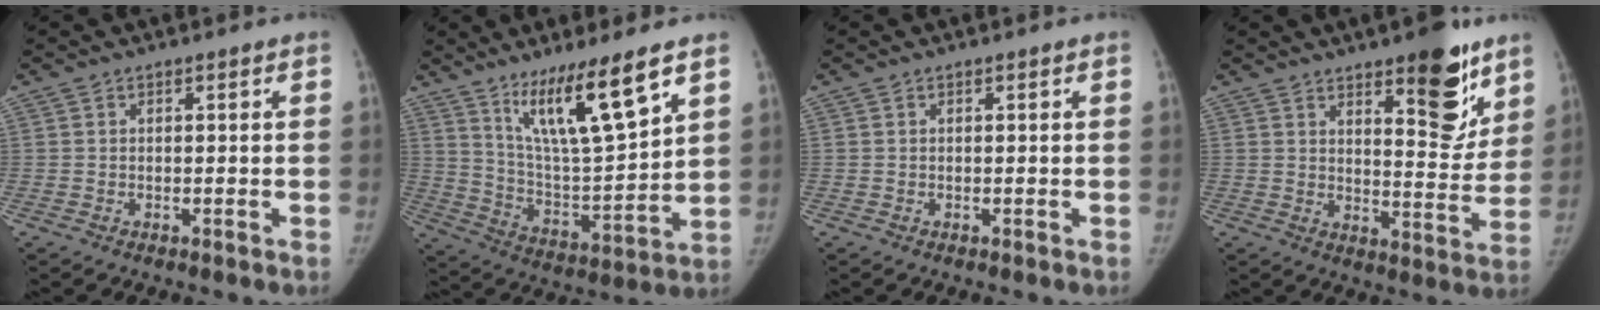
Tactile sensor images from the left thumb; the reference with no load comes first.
{"total": 16.3, "force": [10.1, 2.6, 12.5], "torque": [-0.207, -0.065, 0.195]}
{"total": 0.0}
{"total": 14.2, "force": [8.5, 5.2, 10.1], "torque": [-0.092, -0.056, 0.122]}